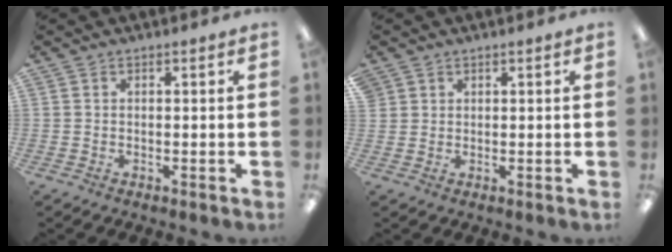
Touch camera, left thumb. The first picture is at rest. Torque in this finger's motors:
{"motor_torque": [1.75, 1.75, 1.39, -1.38, 0.42]}